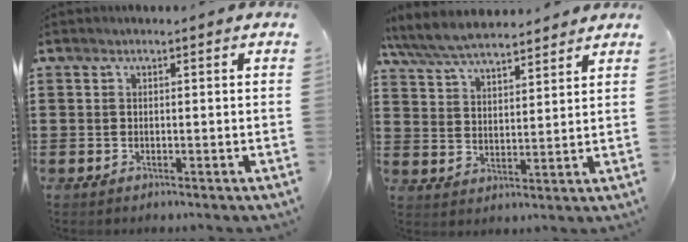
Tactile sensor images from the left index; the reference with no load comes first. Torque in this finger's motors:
{"motor_torque": [1.86, 0.13, 1.06, 0.13]}